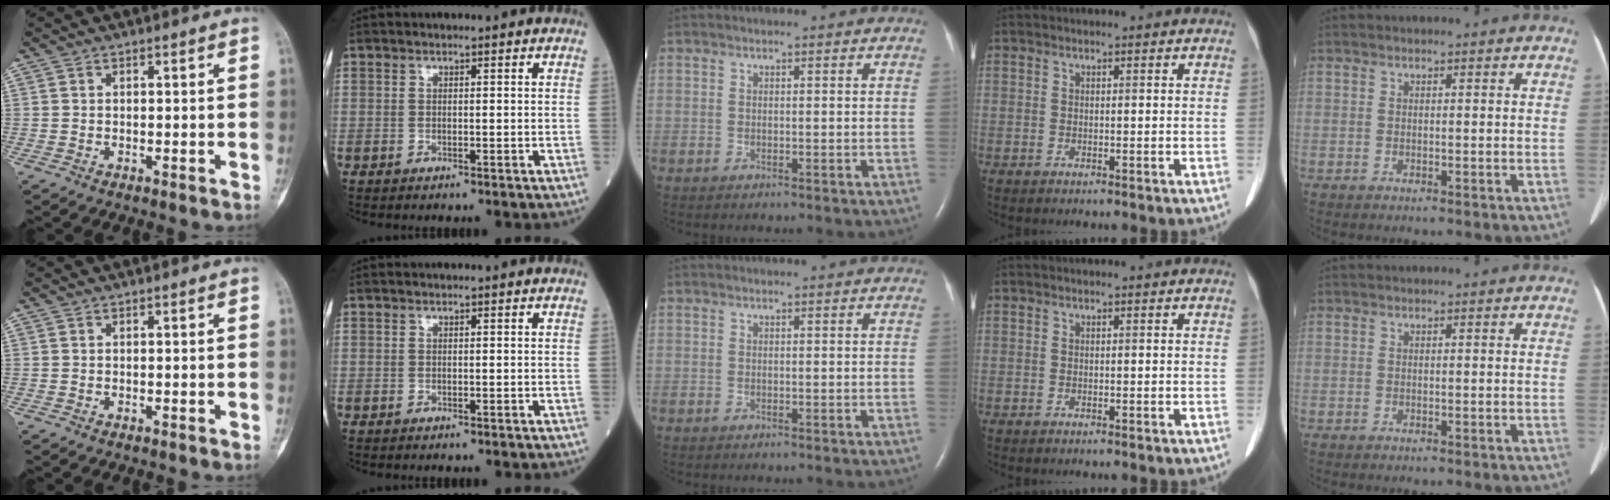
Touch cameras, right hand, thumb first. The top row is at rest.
{}